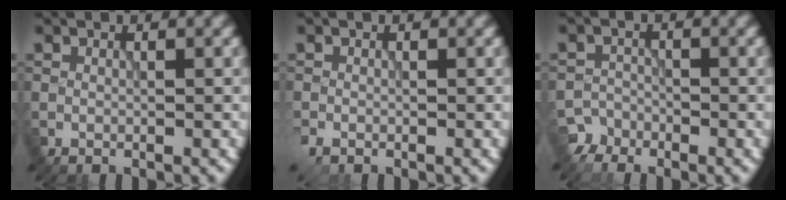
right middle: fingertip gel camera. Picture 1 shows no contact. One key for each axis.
{"total": 1.5, "fx": -0.8, "fy": 0.7, "fz": 1.0, "tx": -0.028, "ty": -0.009, "tz": -0.017}
{"total": 2.6, "fx": -2.3, "fy": 1.2, "fz": -0.4, "tx": 0.014, "ty": 0.005, "tz": -0.041}